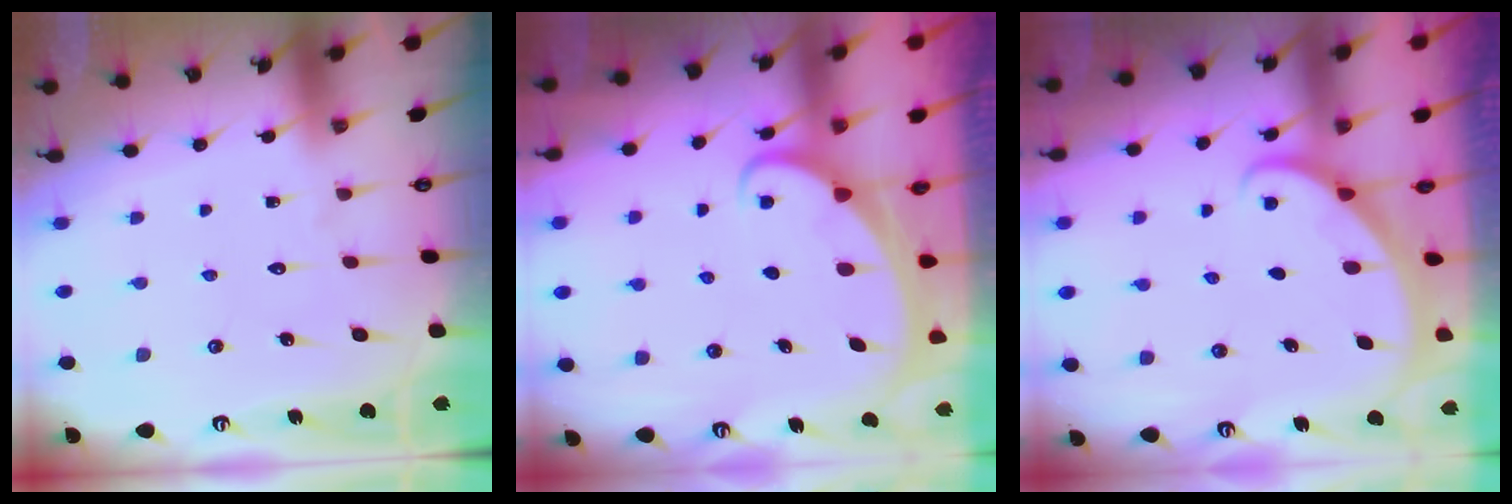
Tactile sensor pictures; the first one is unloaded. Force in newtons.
{"total": 2.0, "press": 2.0, "slide": 0.2}
{"total": 1.6, "press": 1.6, "slide": 0.0}